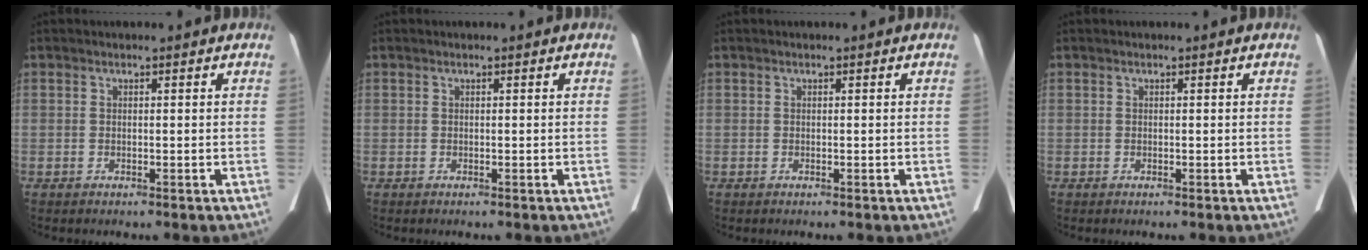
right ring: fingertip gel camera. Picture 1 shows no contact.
{"total": 0.0}
{"total": 0.0}
{"total": 0.0}